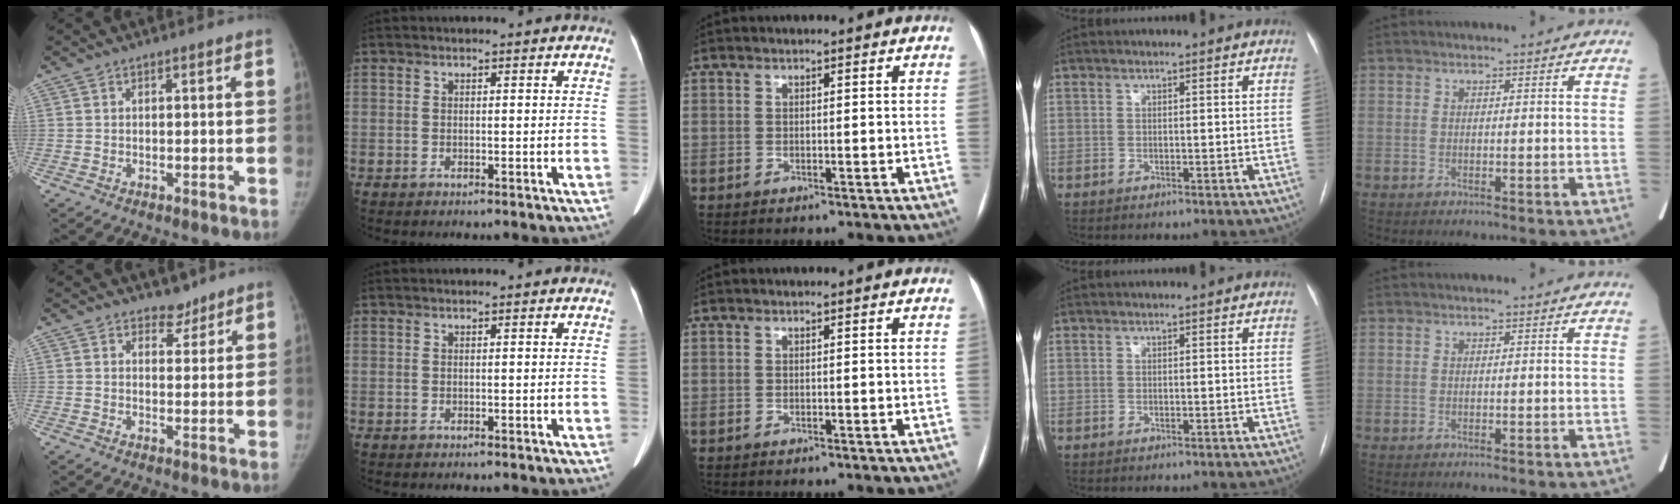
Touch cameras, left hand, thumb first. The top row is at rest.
{"thumb": {"total": 3.1, "force": [2.6, 1.8, 0.3], "torque": [0.018, -0.018, 0.036]}}